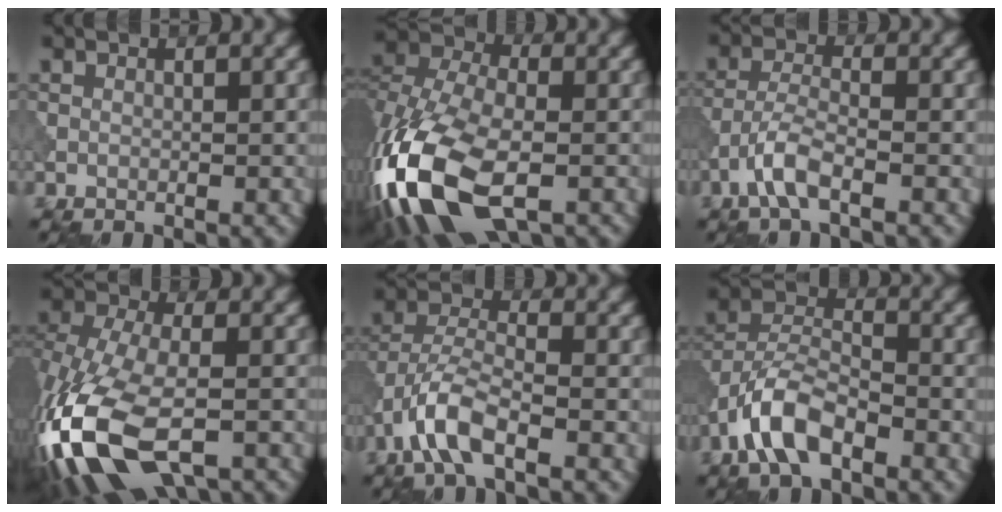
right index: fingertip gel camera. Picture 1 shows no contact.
{"total": 16.6, "force": [-7.2, 9.1, 11.9], "torque": [-0.282, -0.028, -0.135]}
{"total": 3.5, "force": [-2.1, 0.9, 2.6], "torque": [-0.061, 0.006, -0.051]}
{"total": 14.9, "force": [-6.4, 7.4, 11.3], "torque": [-0.275, -0.030, -0.120]}
{"total": 5.3, "force": [-3.0, 1.8, 4.0], "torque": [-0.084, 0.005, -0.068]}
{"total": 5.8, "force": [-3.5, 2.6, 4.0], "torque": [-0.075, 0.011, -0.074]}